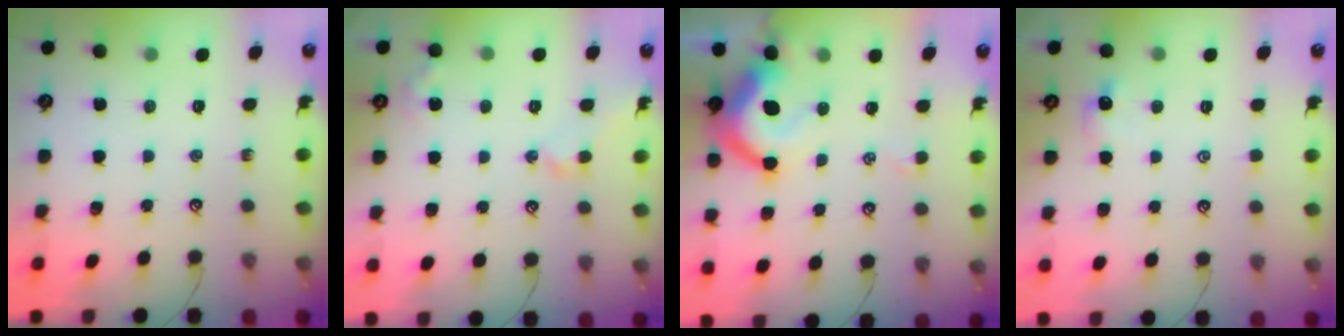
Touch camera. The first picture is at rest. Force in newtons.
{"total": 2.7, "press": 2.6, "slide": 0.7}
{"total": 8.9, "press": 8.8, "slide": 1.3}
{"total": 0.7, "press": 0.4, "slide": 0.6}